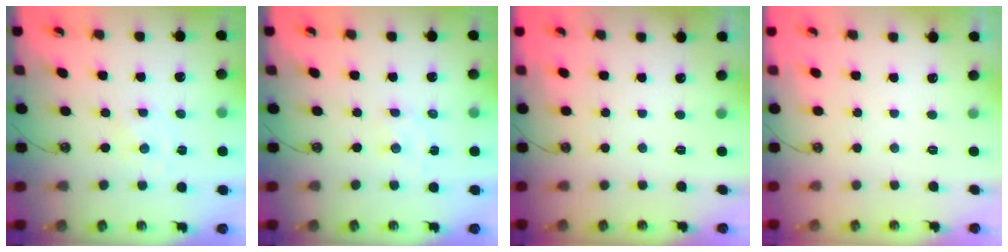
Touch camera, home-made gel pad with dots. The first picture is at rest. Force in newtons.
{"total": 1.6, "press": 1.5, "slide": 0.3}
{"total": 0.0}
{"total": 0.0}